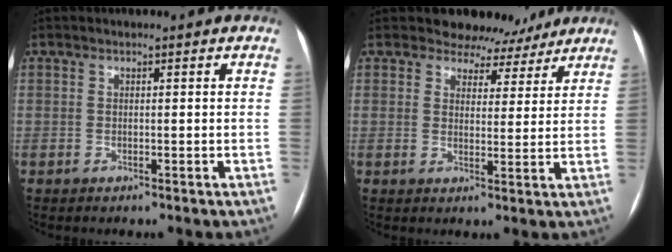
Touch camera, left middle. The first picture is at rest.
{"total": 7.2, "force": [6.2, 3.7, 0.0], "torque": [0.018, -0.001, 0.069]}